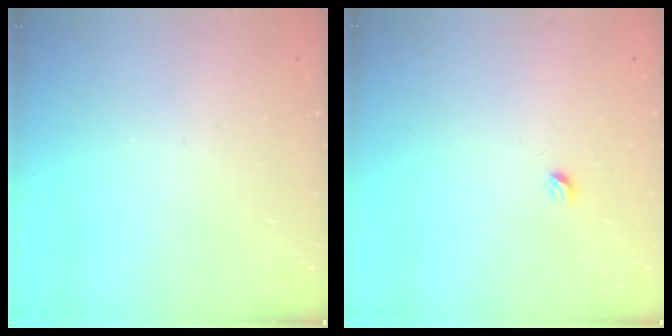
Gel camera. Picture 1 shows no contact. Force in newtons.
{"total": 3.2, "press": 3.1, "slide": 0.5}